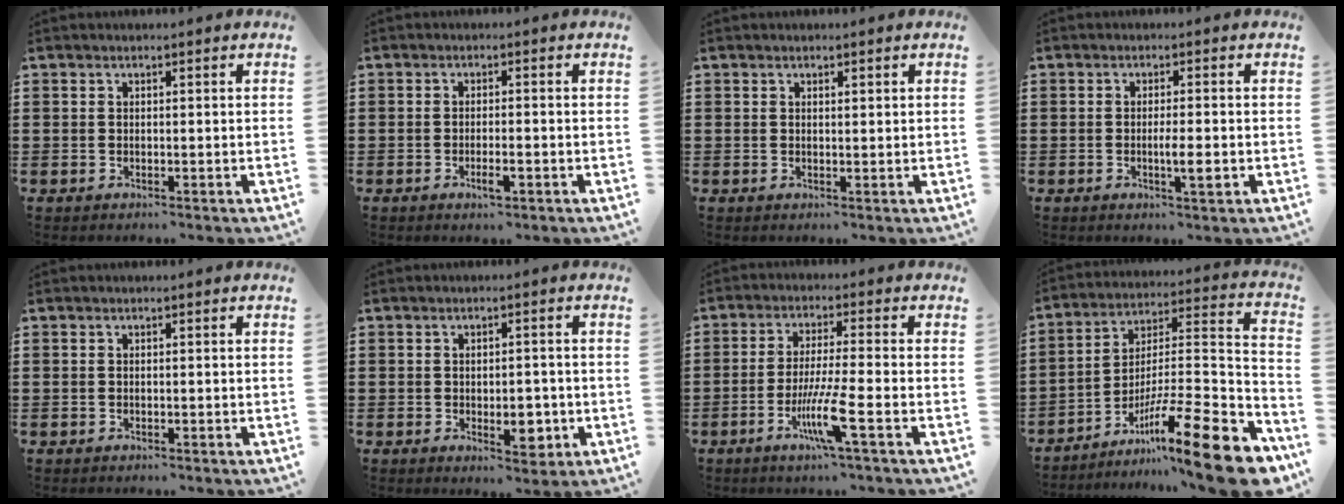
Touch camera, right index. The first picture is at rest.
{"total": 2.1, "force": [-1.0, 0.5, 1.8], "torque": [-0.030, 0.001, -0.018]}
{"total": 0.7, "force": [0.5, 0.3, 0.4], "torque": [-0.008, 0.002, 0.010]}
{"total": 3.2, "force": [-0.9, 0.3, 3.1], "torque": [-0.060, -0.007, -0.019]}
{"total": 0.0}
{"total": 4.3, "force": [-1.3, 2.3, 3.4], "torque": [-0.043, -0.001, -0.025]}
{"total": 7.6, "force": [-3.2, 0.0, 6.9], "torque": [-0.132, -0.015, -0.059]}
{"total": 17.1, "force": [-10.8, 2.0, 13.0], "torque": [-0.182, 0.021, -0.187]}